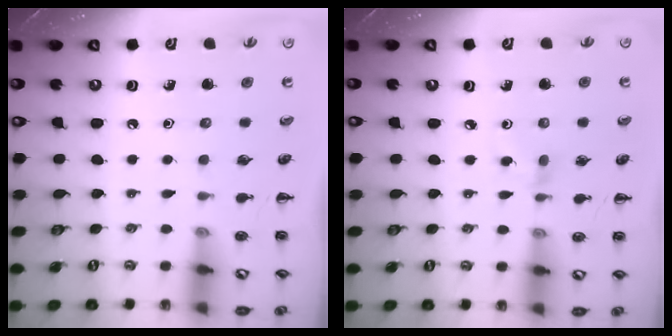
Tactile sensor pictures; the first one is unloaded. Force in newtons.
{"total": 3.1, "press": 2.9, "slide": 1.2}